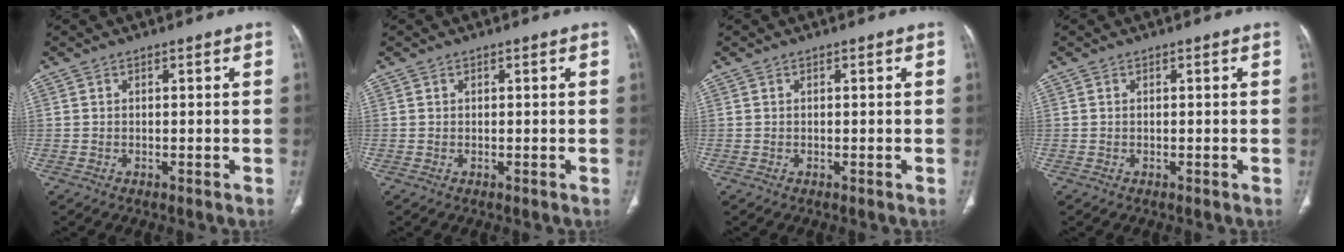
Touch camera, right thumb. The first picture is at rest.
{"total": 0.0}
{"total": 0.0}
{"total": 0.0}